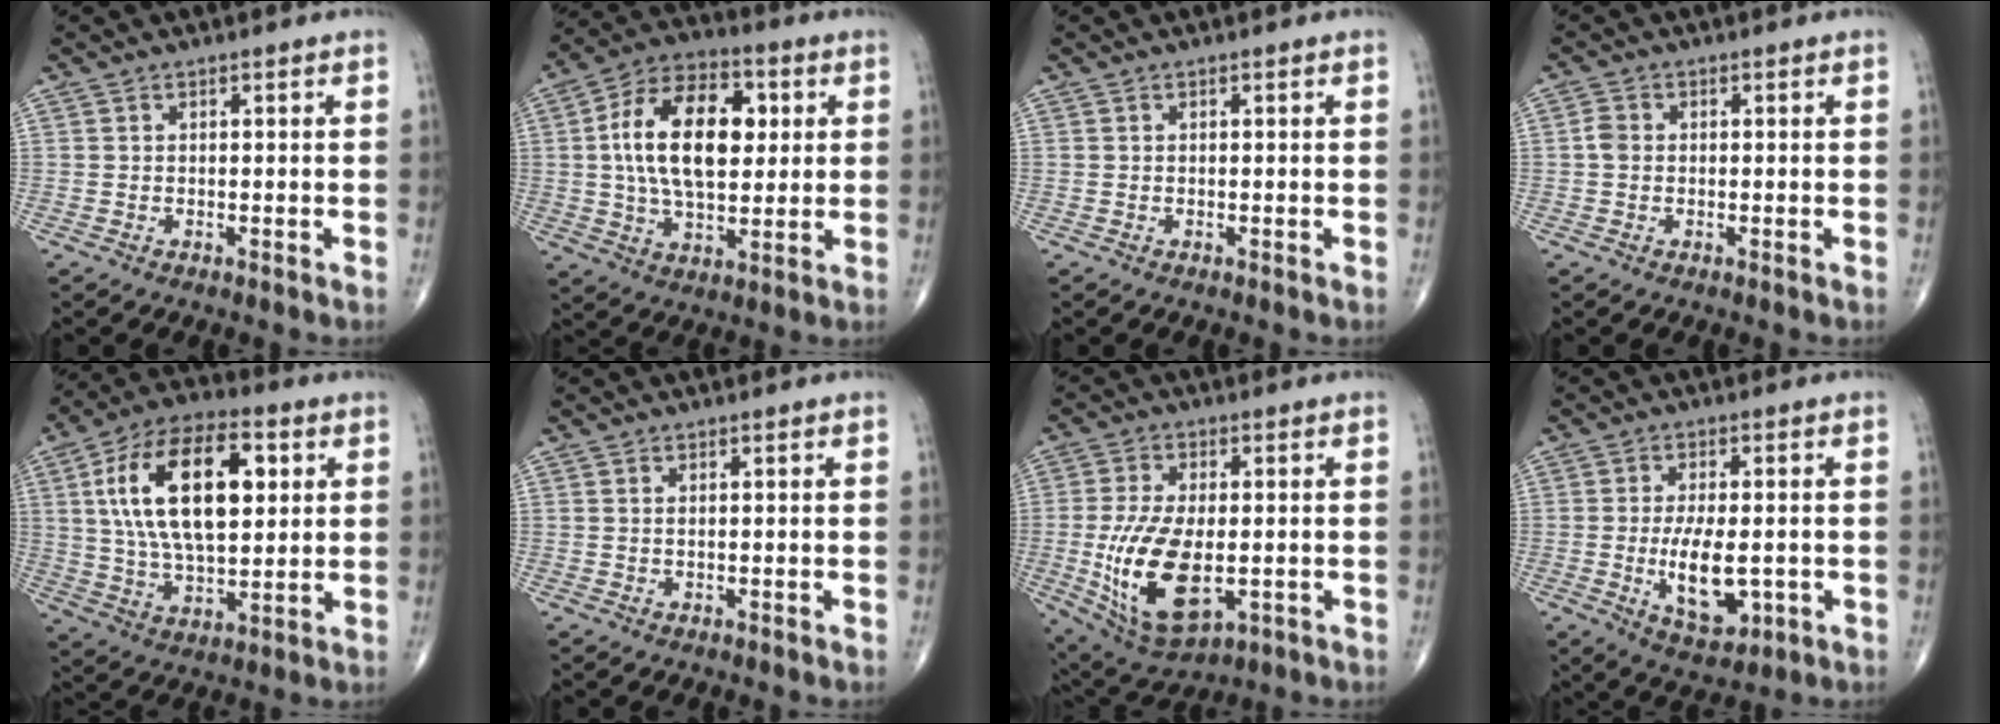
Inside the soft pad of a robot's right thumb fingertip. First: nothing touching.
{"total": 18.4, "force": [2.9, 10.4, 14.9], "torque": [-0.237, 0.012, 0.044]}
{"total": 0.0}
{"total": 2.1, "force": [-0.1, 1.7, 1.3], "torque": [-0.022, 0.004, -0.006]}
{"total": 21.5, "force": [5.1, 10.9, 17.9], "torque": [-0.300, 0.002, 0.084]}
{"total": 0.5, "force": [0.2, 0.2, 0.4], "torque": [-0.012, 0.001, 0.005]}
{"total": 16.4, "force": [-2.7, 8.3, 13.9], "torque": [-0.268, -0.014, -0.029]}
{"total": 10.4, "force": [-1.8, 4.9, 9.0], "torque": [-0.144, -0.011, -0.021]}